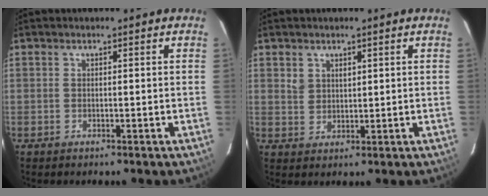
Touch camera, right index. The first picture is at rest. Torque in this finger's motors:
{"motor_torque": [-0.02, 0.01, 0.00, 0.01]}